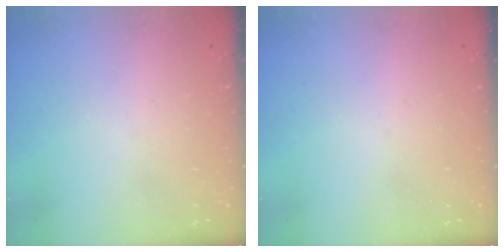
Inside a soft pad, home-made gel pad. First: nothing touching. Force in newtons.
{"total": 0.0}